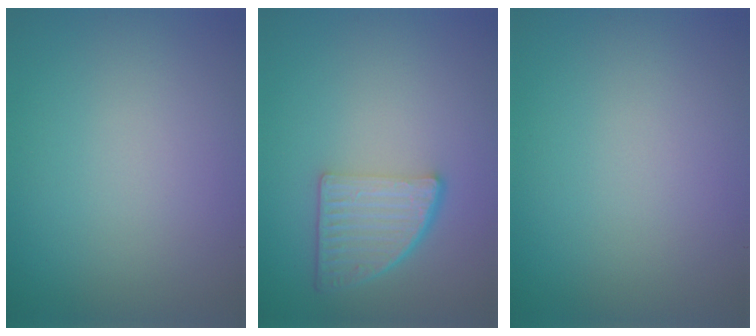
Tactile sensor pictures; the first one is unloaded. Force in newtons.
{"total": 4.5, "press": 3.3, "slide": 3.1}
{"total": 0.0}